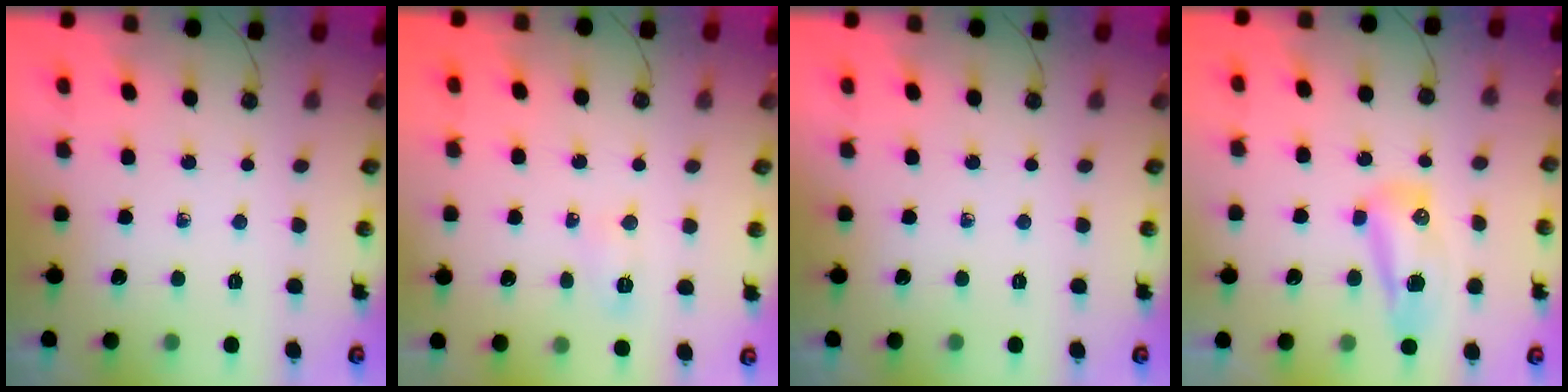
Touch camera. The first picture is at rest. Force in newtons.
{"total": 5.0, "press": 4.9, "slide": 0.7}
{"total": 0.0}
{"total": 17.6, "press": 11.8, "slide": 13.1}